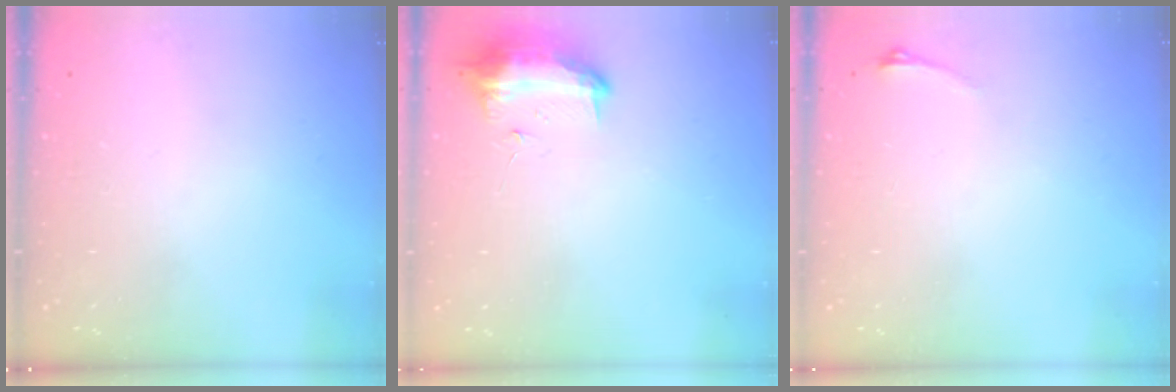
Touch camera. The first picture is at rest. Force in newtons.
{"total": 10.7, "press": 10.6, "slide": 0.7}
{"total": 2.9, "press": 2.6, "slide": 1.5}